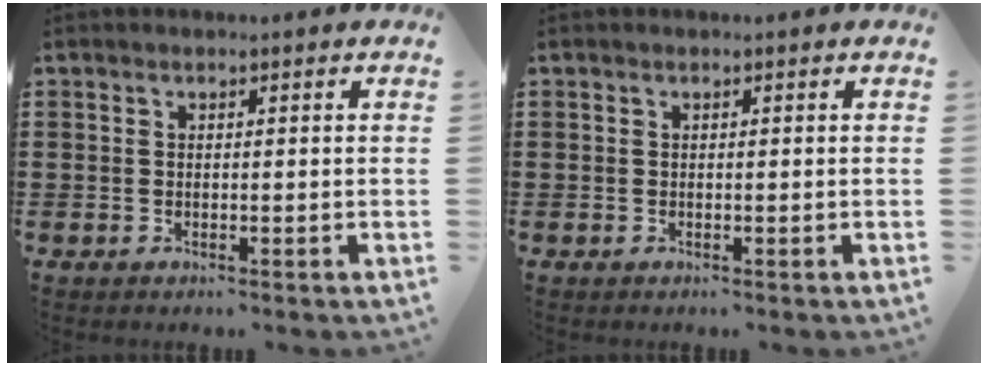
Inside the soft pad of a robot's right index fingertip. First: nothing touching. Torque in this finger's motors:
{"motor_torque": [2.14, 0.00, 0.00, 0.00]}